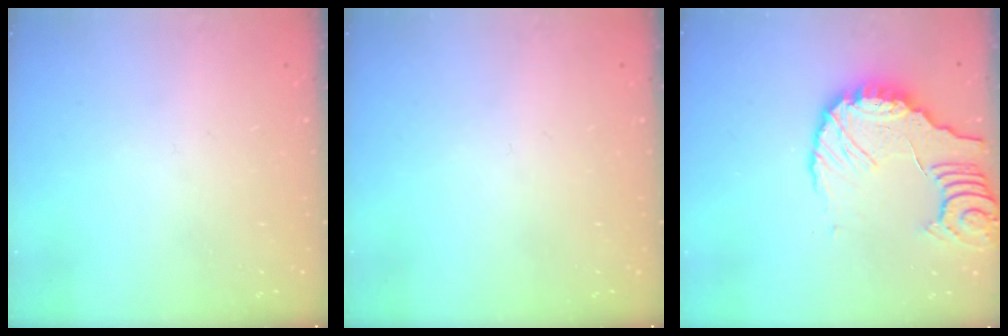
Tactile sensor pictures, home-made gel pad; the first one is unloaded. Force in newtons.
{"total": 0.0}
{"total": 10.5, "press": 10.4, "slide": 1.1}